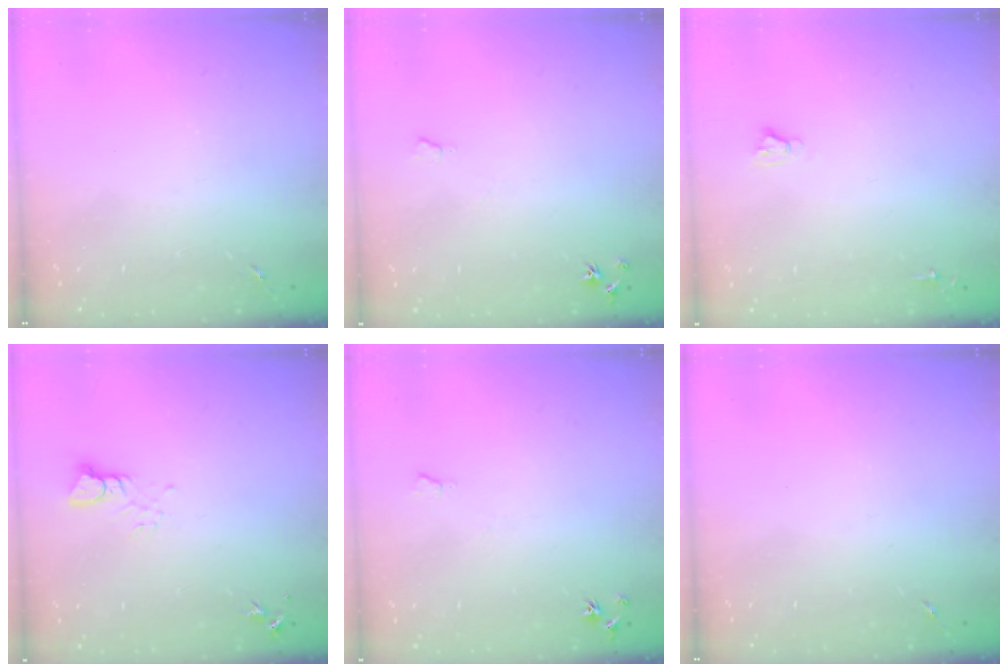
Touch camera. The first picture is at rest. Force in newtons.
{"total": 4.7, "press": 4.7, "slide": 0.7}
{"total": 2.7, "press": 2.7, "slide": 0.2}
{"total": 3.1, "press": 3.1, "slide": 0.4}
{"total": 4.7, "press": 4.7, "slide": 0.7}
{"total": 0.0}